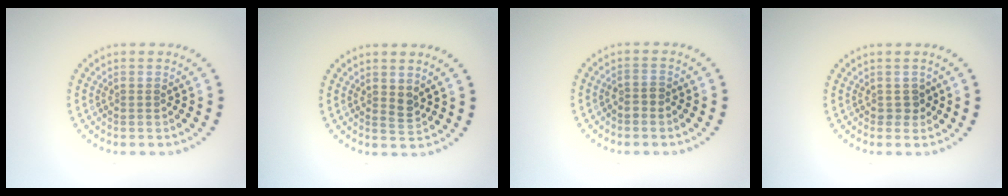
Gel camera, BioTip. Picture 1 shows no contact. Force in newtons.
{"total": 1.1, "press": 1.0, "slide": 0.5}
{"total": 1.1, "press": 1.0, "slide": 0.4}
{"total": 1.1, "press": 1.0, "slide": 0.5}